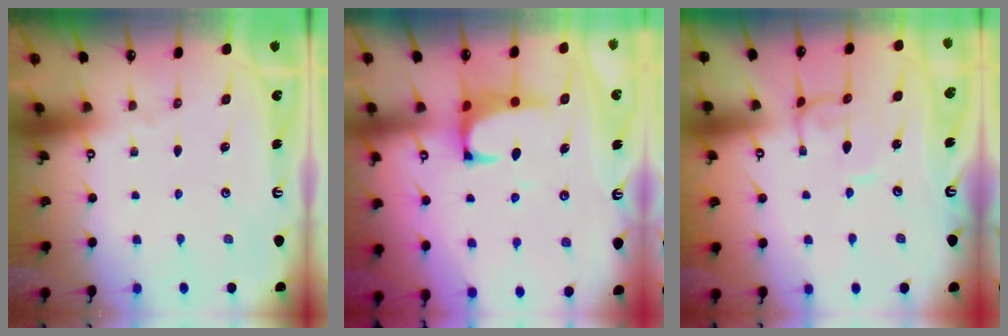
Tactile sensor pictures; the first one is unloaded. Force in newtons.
{"total": 1.8, "press": 1.7, "slide": 0.8}
{"total": 0.9, "press": 0.9, "slide": 0.4}